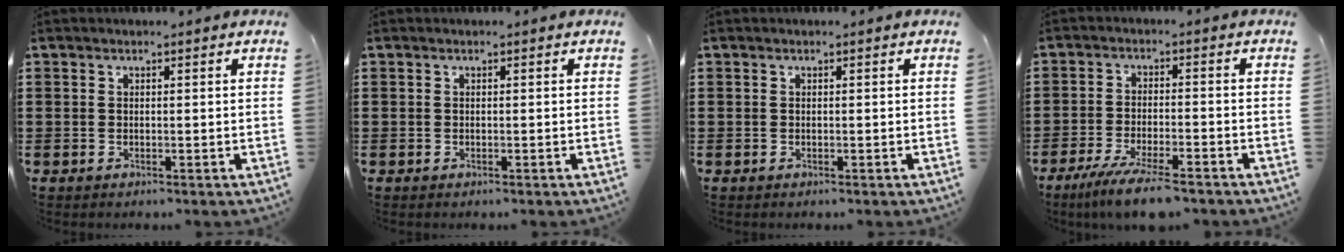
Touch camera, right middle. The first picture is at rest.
{"total": 0.0}
{"total": 0.0}
{"total": 6.3, "force": [-5.0, 0.4, 3.9], "torque": [-0.080, -0.014, -0.091]}